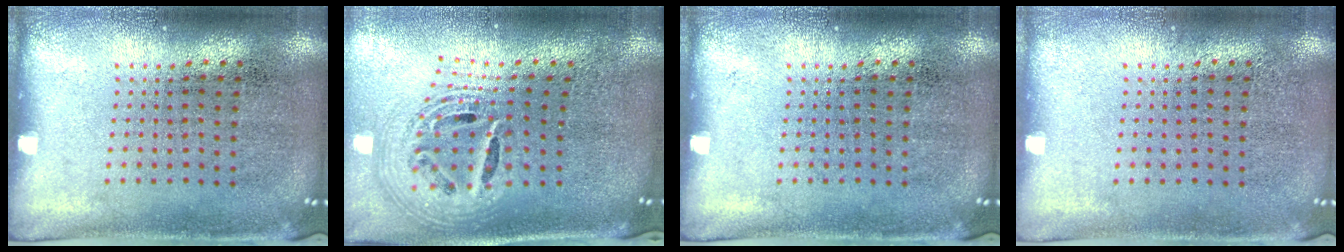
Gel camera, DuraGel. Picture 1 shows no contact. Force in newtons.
{"total": 2.7, "press": 1.8, "slide": 1.9}
{"total": 0.0}
{"total": 0.0}